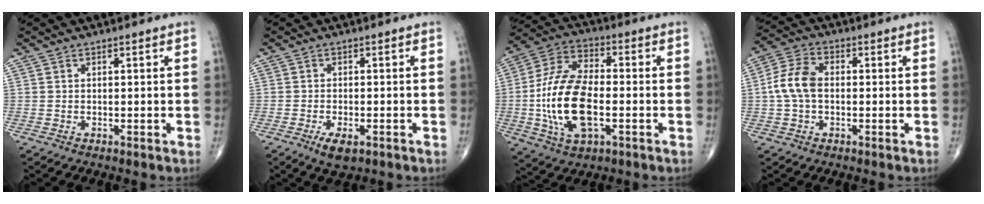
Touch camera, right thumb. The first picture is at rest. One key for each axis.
{"total": 4.1, "fx": -2.0, "fy": 1.7, "fz": 3.1, "tx": -0.055, "ty": -0.001, "tz": -0.031}
{"total": 17.5, "fx": -3.0, "fy": 8.8, "fz": 14.8, "tx": -0.298, "ty": 0.019, "tz": -0.054}
{"total": 7.5, "fx": -0.2, "fy": 4.8, "fz": 5.8, "tx": -0.120, "ty": 0.022, "tz": -0.012}